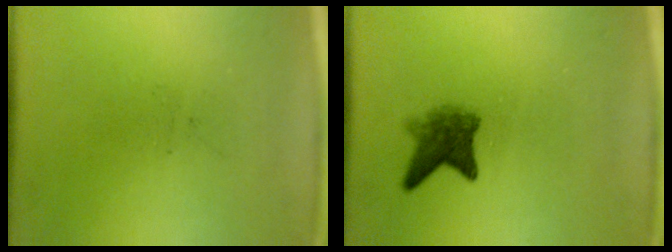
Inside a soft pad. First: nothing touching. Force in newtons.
{"total": 3.7}